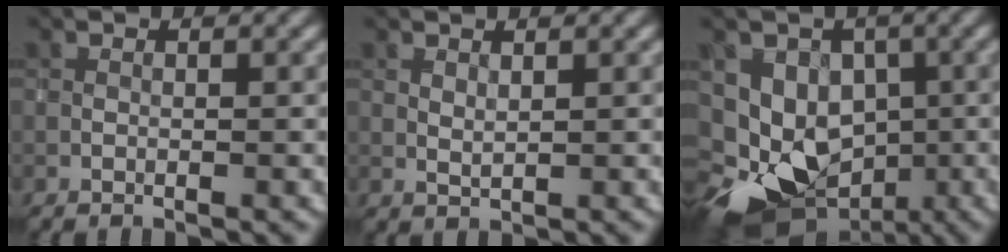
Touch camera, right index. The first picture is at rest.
{"total": 0.9, "force": [0.9, 0.1, 0.2], "torque": [-0.006, -0.002, 0.020]}
{"total": 12.1, "force": [-3.9, 9.9, 5.8], "torque": [-0.083, -0.020, -0.069]}